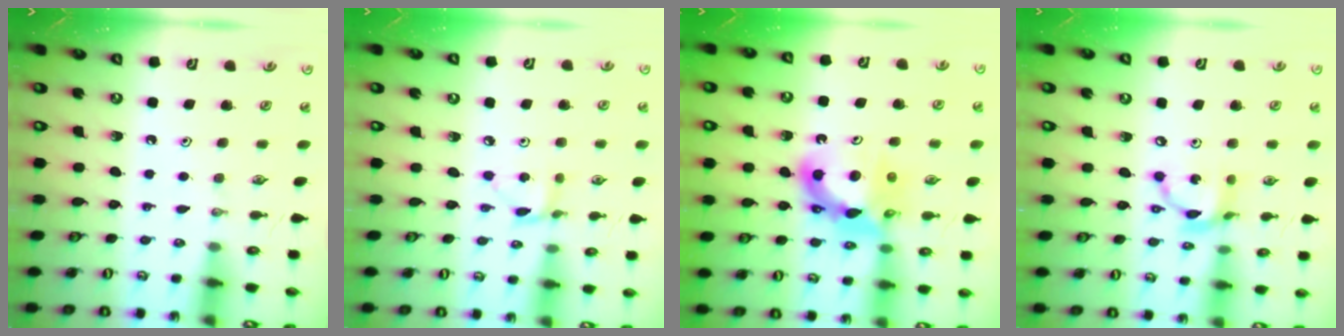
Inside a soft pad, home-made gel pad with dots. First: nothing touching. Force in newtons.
{"total": 4.2, "press": 4.2, "slide": 0.5}
{"total": 10.8, "press": 10.7, "slide": 1.1}
{"total": 10.0, "press": 10.0, "slide": 0.6}